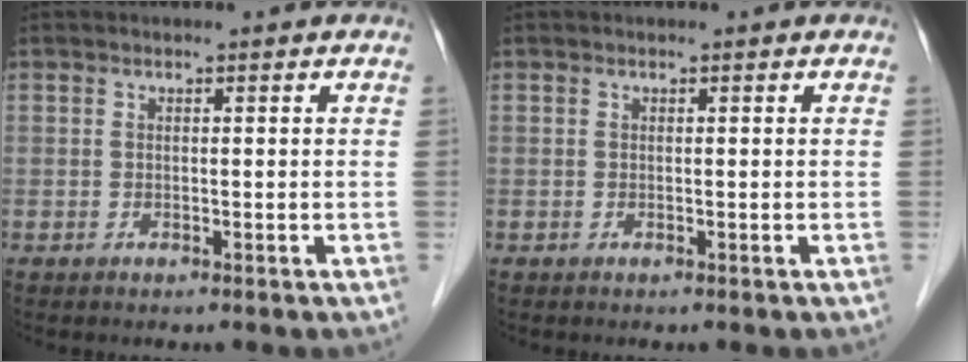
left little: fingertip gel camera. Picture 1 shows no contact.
{"total": 0.0}